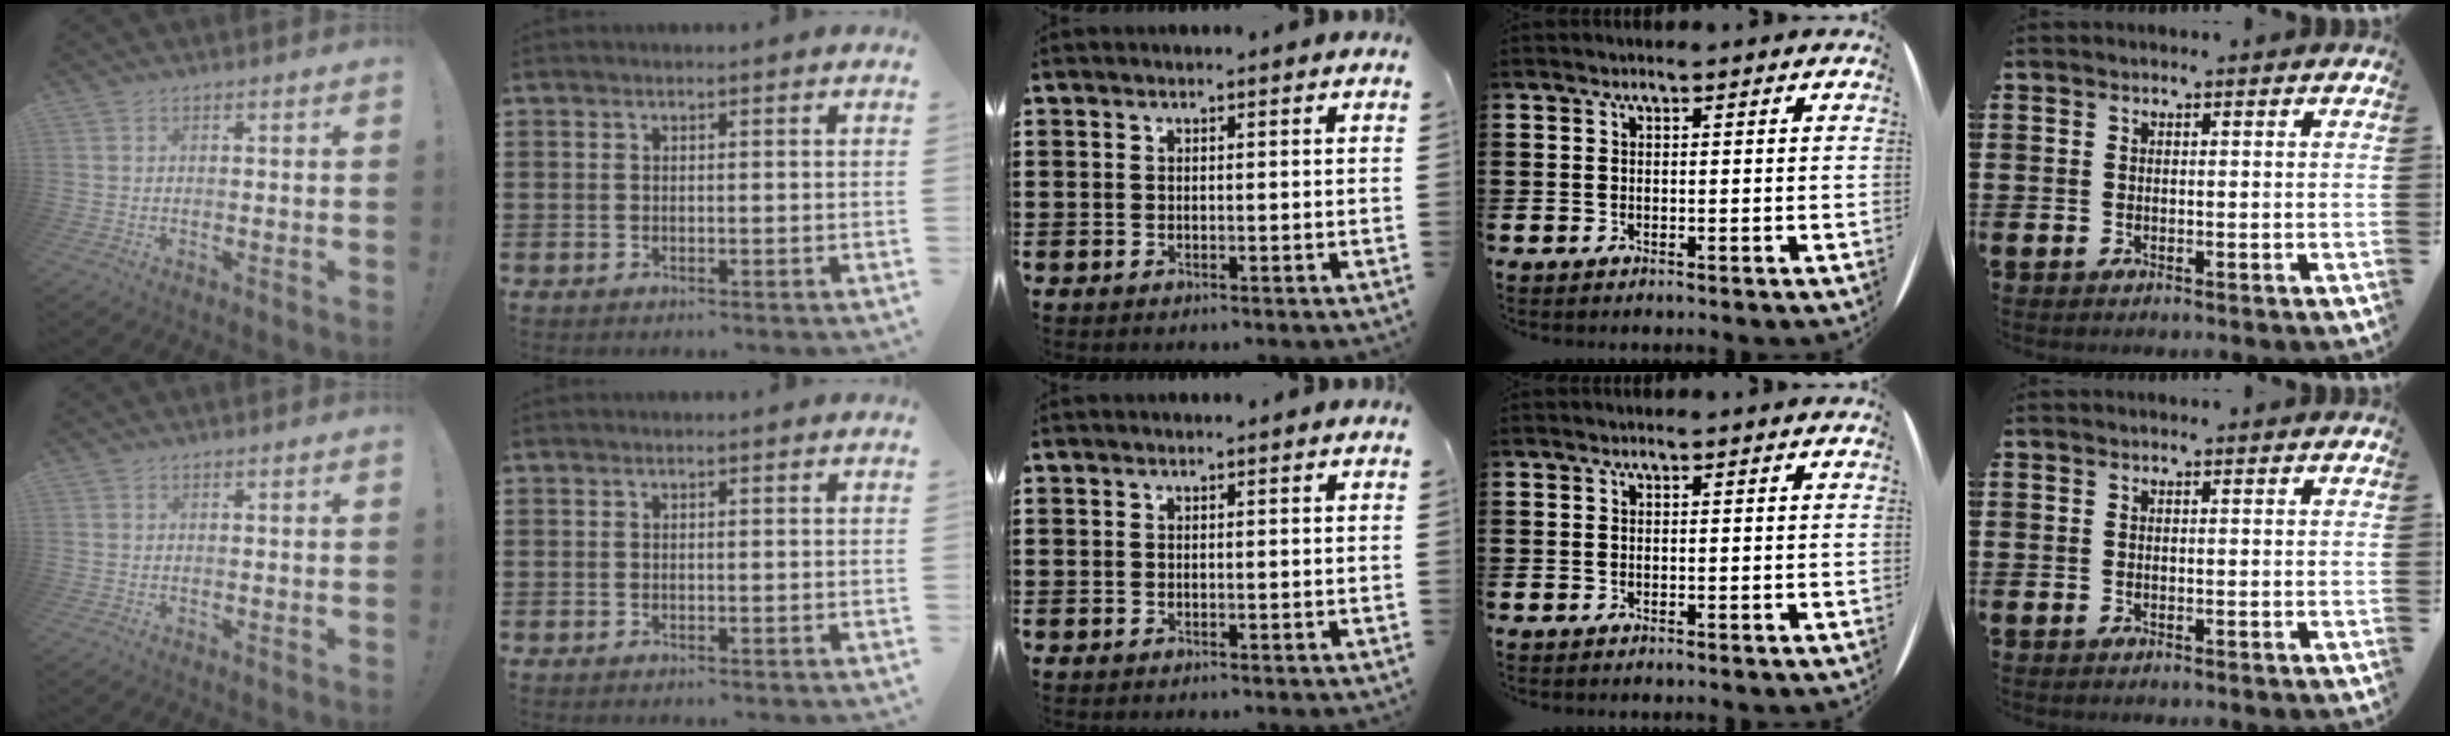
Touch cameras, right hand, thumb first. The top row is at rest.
{}